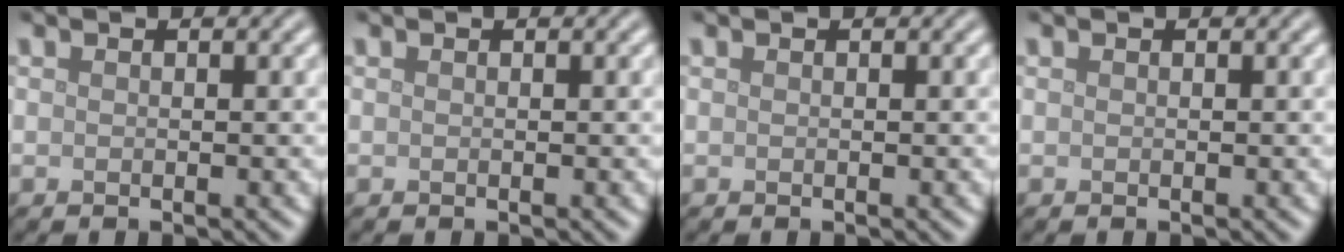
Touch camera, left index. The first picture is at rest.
{"total": 0.0}
{"total": 0.0}
{"total": 0.0}